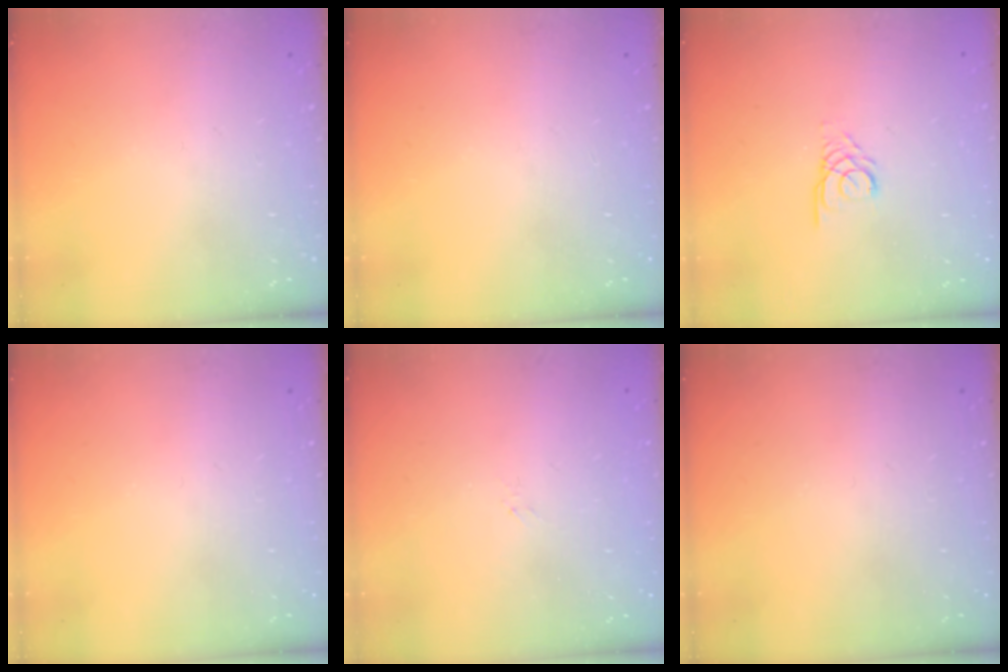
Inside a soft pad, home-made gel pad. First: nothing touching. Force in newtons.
{"total": 0.0}
{"total": 4.8, "press": 4.8, "slide": 0.3}
{"total": 0.0}
{"total": 1.5, "press": 1.4, "slide": 0.3}
{"total": 0.0}